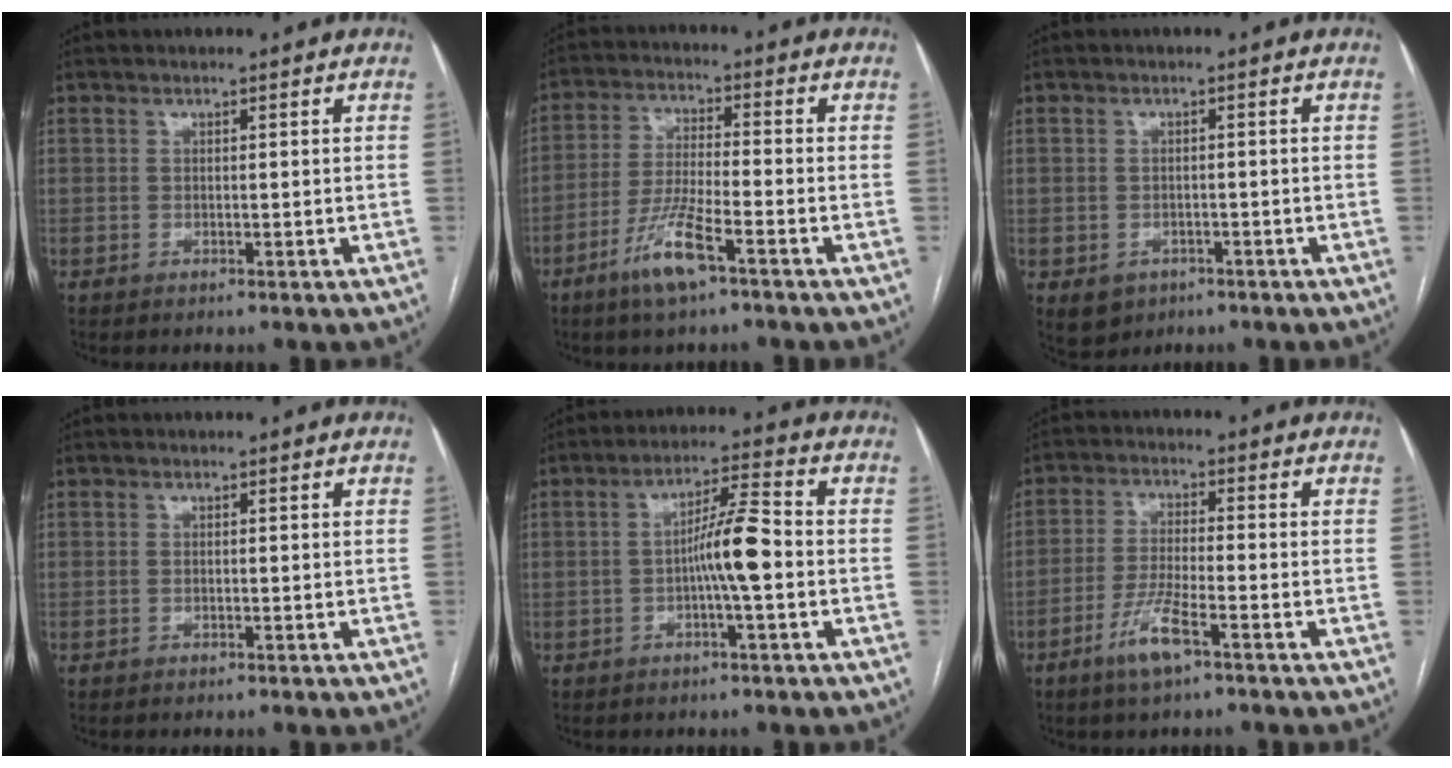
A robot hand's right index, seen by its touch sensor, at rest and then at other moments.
{"total": 8.2, "force": [-4.8, 0.6, 6.6], "torque": [-0.137, -0.010, -0.092]}
{"total": 4.0, "force": [-1.9, 3.4, 1.0], "torque": [-0.012, 0.002, -0.020]}
{"total": 0.0}
{"total": 7.0, "force": [-1.2, 0.3, 6.9], "torque": [-0.122, 0.014, -0.022]}
{"total": 6.4, "force": [-3.8, 0.6, 5.1], "torque": [-0.107, -0.007, -0.074]}